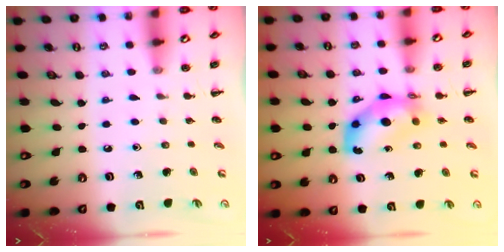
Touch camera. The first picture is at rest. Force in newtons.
{"total": 7.5, "press": 7.5, "slide": 1.1}